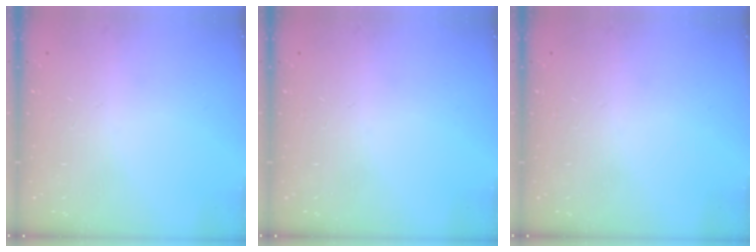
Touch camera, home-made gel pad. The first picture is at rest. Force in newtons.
{"total": 0.0}
{"total": 0.0}